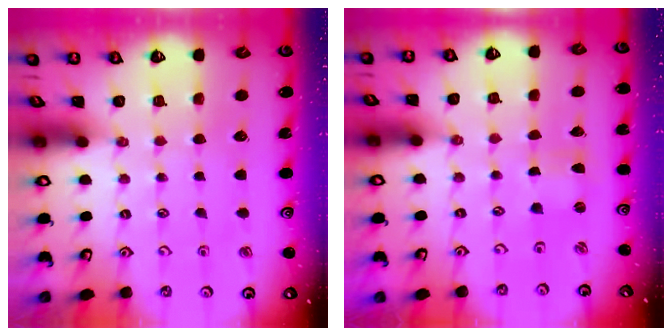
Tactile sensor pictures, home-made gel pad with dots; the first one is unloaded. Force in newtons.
{"total": 0.0}